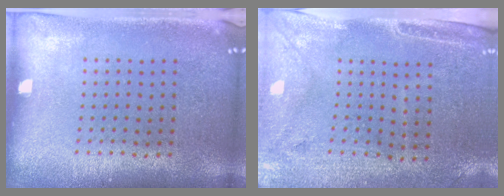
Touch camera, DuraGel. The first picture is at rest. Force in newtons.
{"total": 3.0, "press": 2.6, "slide": 1.5}